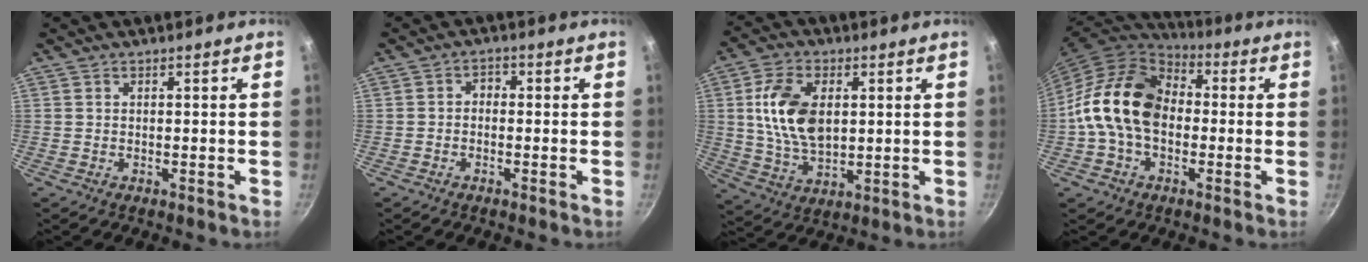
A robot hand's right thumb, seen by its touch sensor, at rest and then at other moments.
{"total": 1.9, "force": [-0.6, 1.4, 1.1], "torque": [-0.017, 0.014, -0.015]}
{"total": 13.2, "force": [2.3, 8.1, 10.2], "torque": [-0.175, -0.006, 0.045]}
{"total": 16.8, "force": [-0.5, 12.0, 11.8], "torque": [-0.185, 0.038, -0.026]}